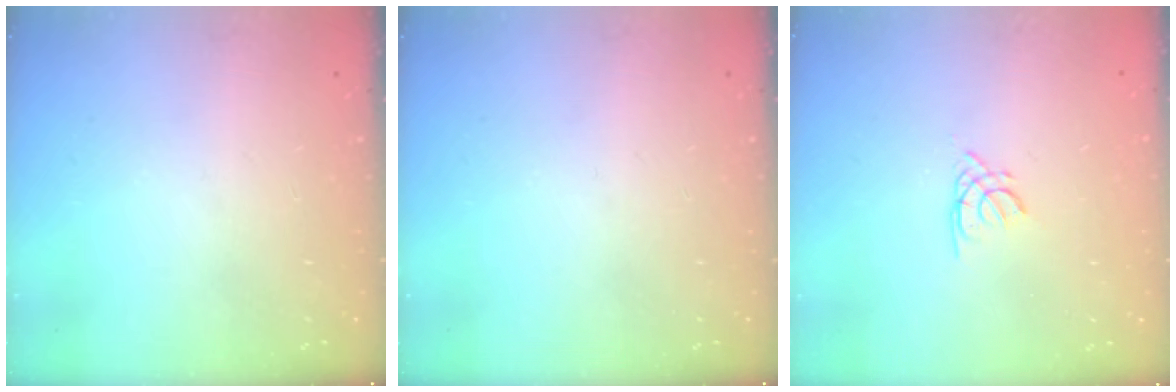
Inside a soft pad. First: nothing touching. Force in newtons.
{"total": 0.0}
{"total": 1.5, "press": 1.4, "slide": 0.3}